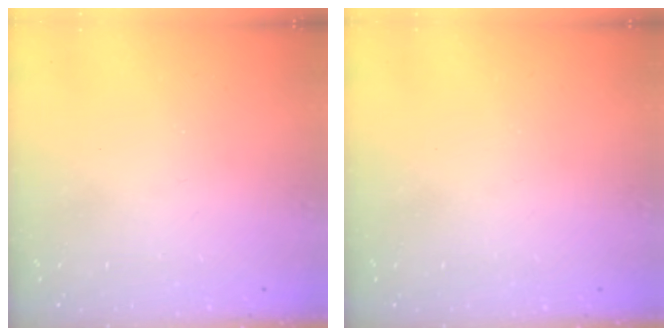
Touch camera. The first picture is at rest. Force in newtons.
{"total": 0.0}